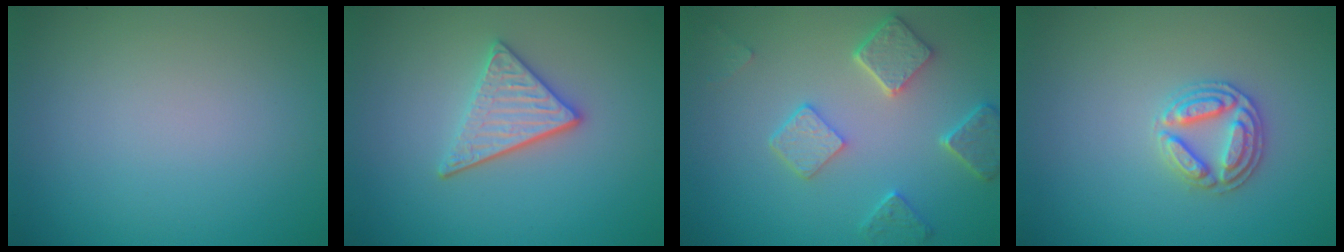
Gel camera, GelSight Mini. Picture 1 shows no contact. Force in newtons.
{"total": 3.5, "press": 3.0, "slide": 1.8}
{"total": 4.6, "press": 3.6, "slide": 2.8}
{"total": 2.8, "press": 2.8, "slide": 0.3}